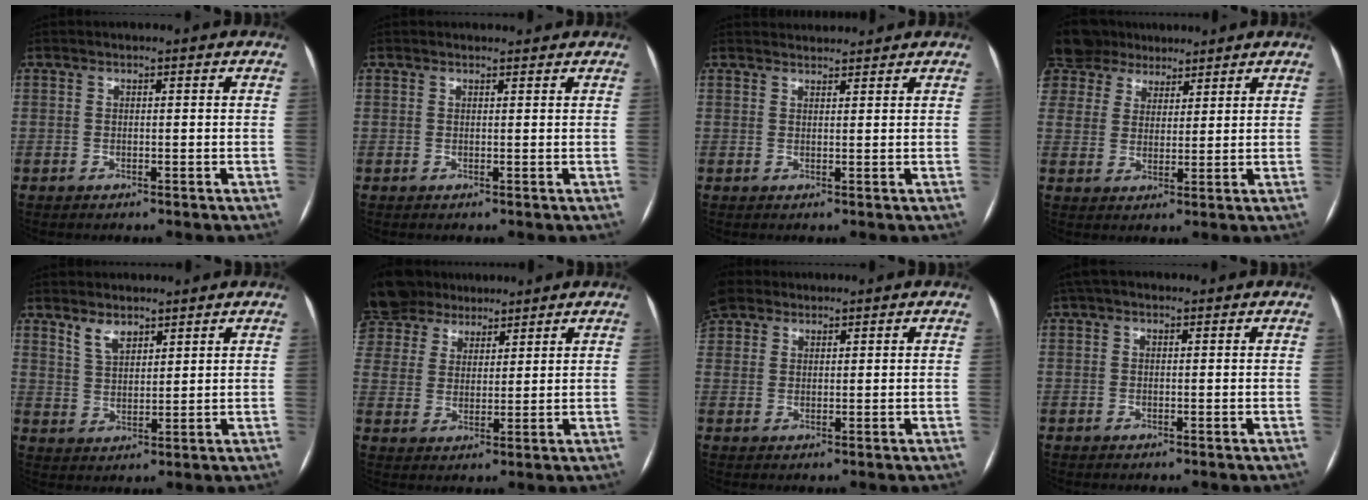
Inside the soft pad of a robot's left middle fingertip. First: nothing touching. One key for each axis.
{"total": 2.1, "fx": 2.0, "fy": 0.5, "fz": 0.3, "tx": -0.008, "ty": 0.014, "tz": 0.026}
{"total": 3.7, "fx": 3.6, "fy": 0.5, "fz": 0.2, "tx": -0.008, "ty": 0.025, "tz": 0.055}
{"total": 10.9, "fx": 8.6, "fy": 6.5, "fz": 1.7, "tx": -0.048, "ty": 0.035, "tz": 0.161}
{"total": 4.3, "fx": 3.4, "fy": 2.0, "fz": 1.6, "tx": -0.035, "ty": 0.001, "tz": 0.073}
{"total": 16.7, "fx": 13.0, "fy": 9.2, "fz": 4.9, "tx": -0.143, "ty": 0.053, "tz": 0.243}
{"total": 9.2, "fx": 6.2, "fy": 6.1, "fz": 3.1, "tx": -0.106, "ty": 0.035, "tz": 0.125}
{"total": 3.4, "fx": 2.3, "fy": 1.7, "fz": 1.8, "tx": -0.040, "ty": 0.037, "tz": 0.040}